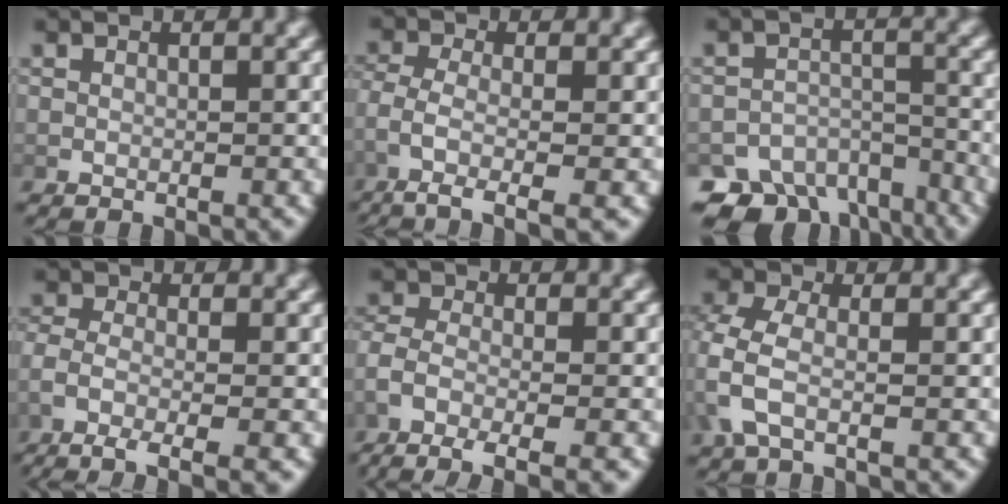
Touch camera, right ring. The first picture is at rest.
{"total": 5.4, "force": [-2.0, 2.1, 4.6], "torque": [-0.106, -0.029, -0.014]}
{"total": 8.3, "force": [-6.2, 4.3, 3.3], "torque": [-0.043, -0.023, -0.102]}
{"total": 6.1, "force": [-2.5, 2.6, 5.0], "torque": [-0.107, -0.029, -0.021]}
{"total": 6.8, "force": [-3.3, 3.2, 4.9], "torque": [-0.101, -0.028, -0.035]}
{"total": 3.0, "force": [0.0, 1.7, 2.5], "torque": [-0.083, -0.015, 0.006]}